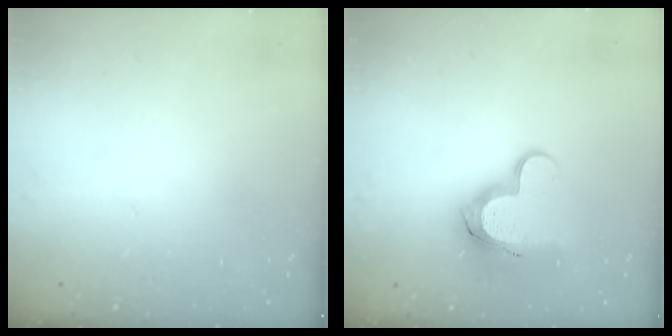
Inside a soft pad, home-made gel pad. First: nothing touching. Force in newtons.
{"total": 12.2, "press": 12.2, "slide": 1.0}